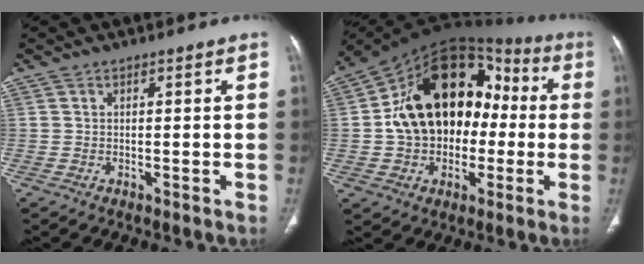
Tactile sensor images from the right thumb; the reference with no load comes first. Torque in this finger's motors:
{"motor_torque": [0.09, 2.04, 1.05, 0.66, 0.53]}